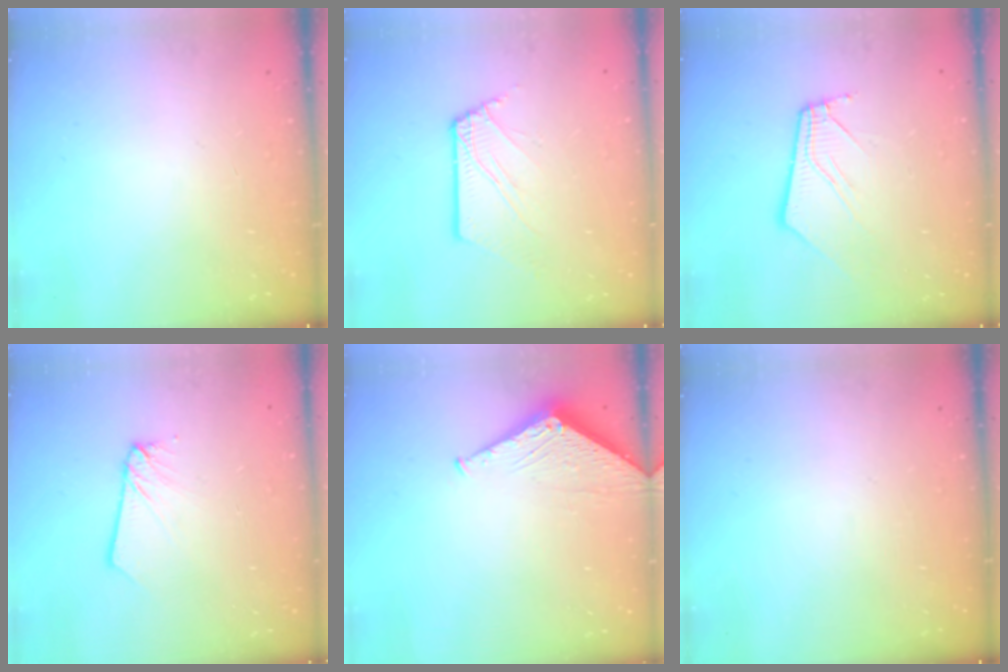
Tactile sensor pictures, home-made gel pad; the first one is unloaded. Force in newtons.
{"total": 4.0, "press": 4.0, "slide": 0.4}
{"total": 10.2, "press": 10.1, "slide": 1.2}
{"total": 2.5, "press": 2.5, "slide": 0.1}
{"total": 3.5, "press": 3.4, "slide": 0.3}
{"total": 0.0}